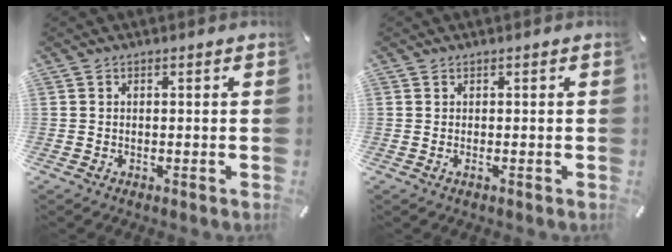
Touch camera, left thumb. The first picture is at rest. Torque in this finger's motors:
{"motor_torque": [-0.34, -0.06, -0.05, 0.00, 0.01]}